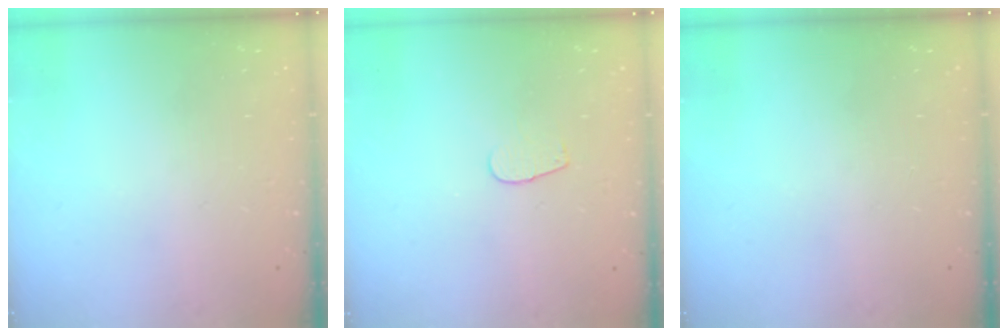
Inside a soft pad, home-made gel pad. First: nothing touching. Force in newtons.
{"total": 3.2, "press": 3.2, "slide": 0.3}
{"total": 0.0}